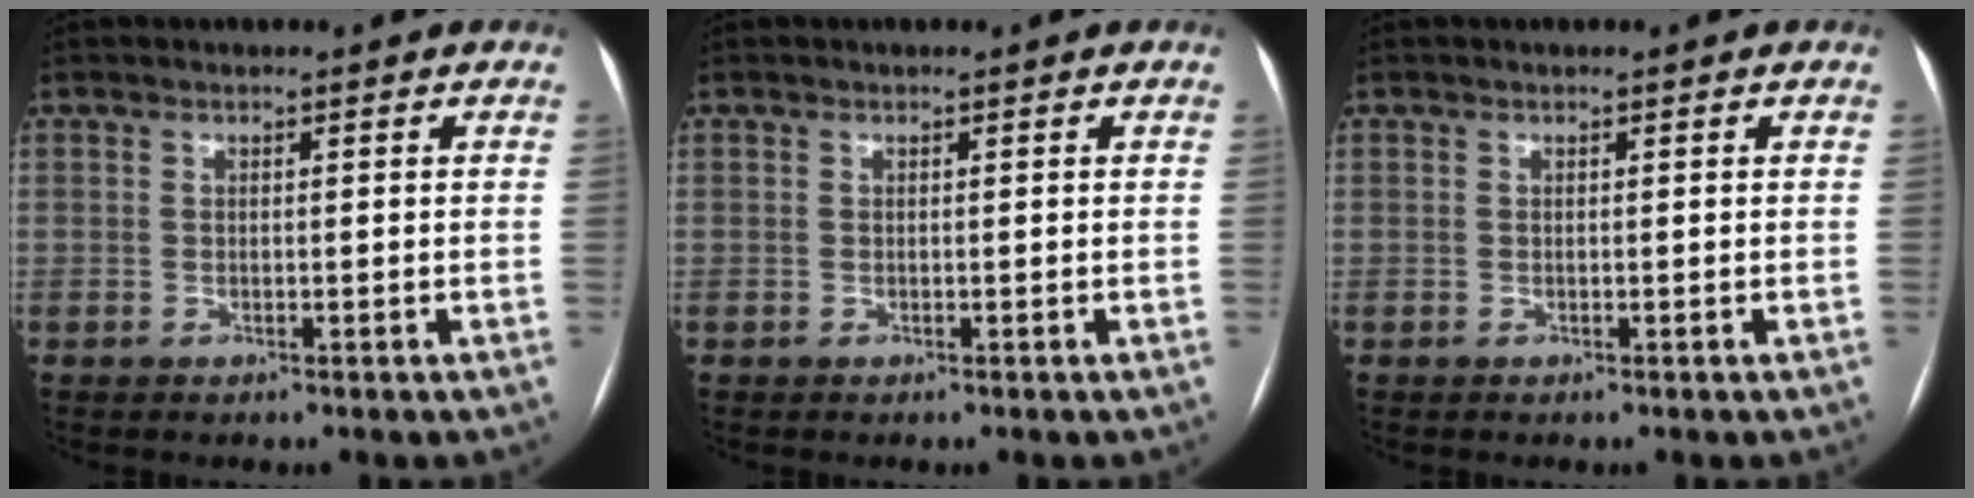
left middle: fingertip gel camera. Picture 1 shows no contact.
{"total": 0.0}
{"total": 0.0}